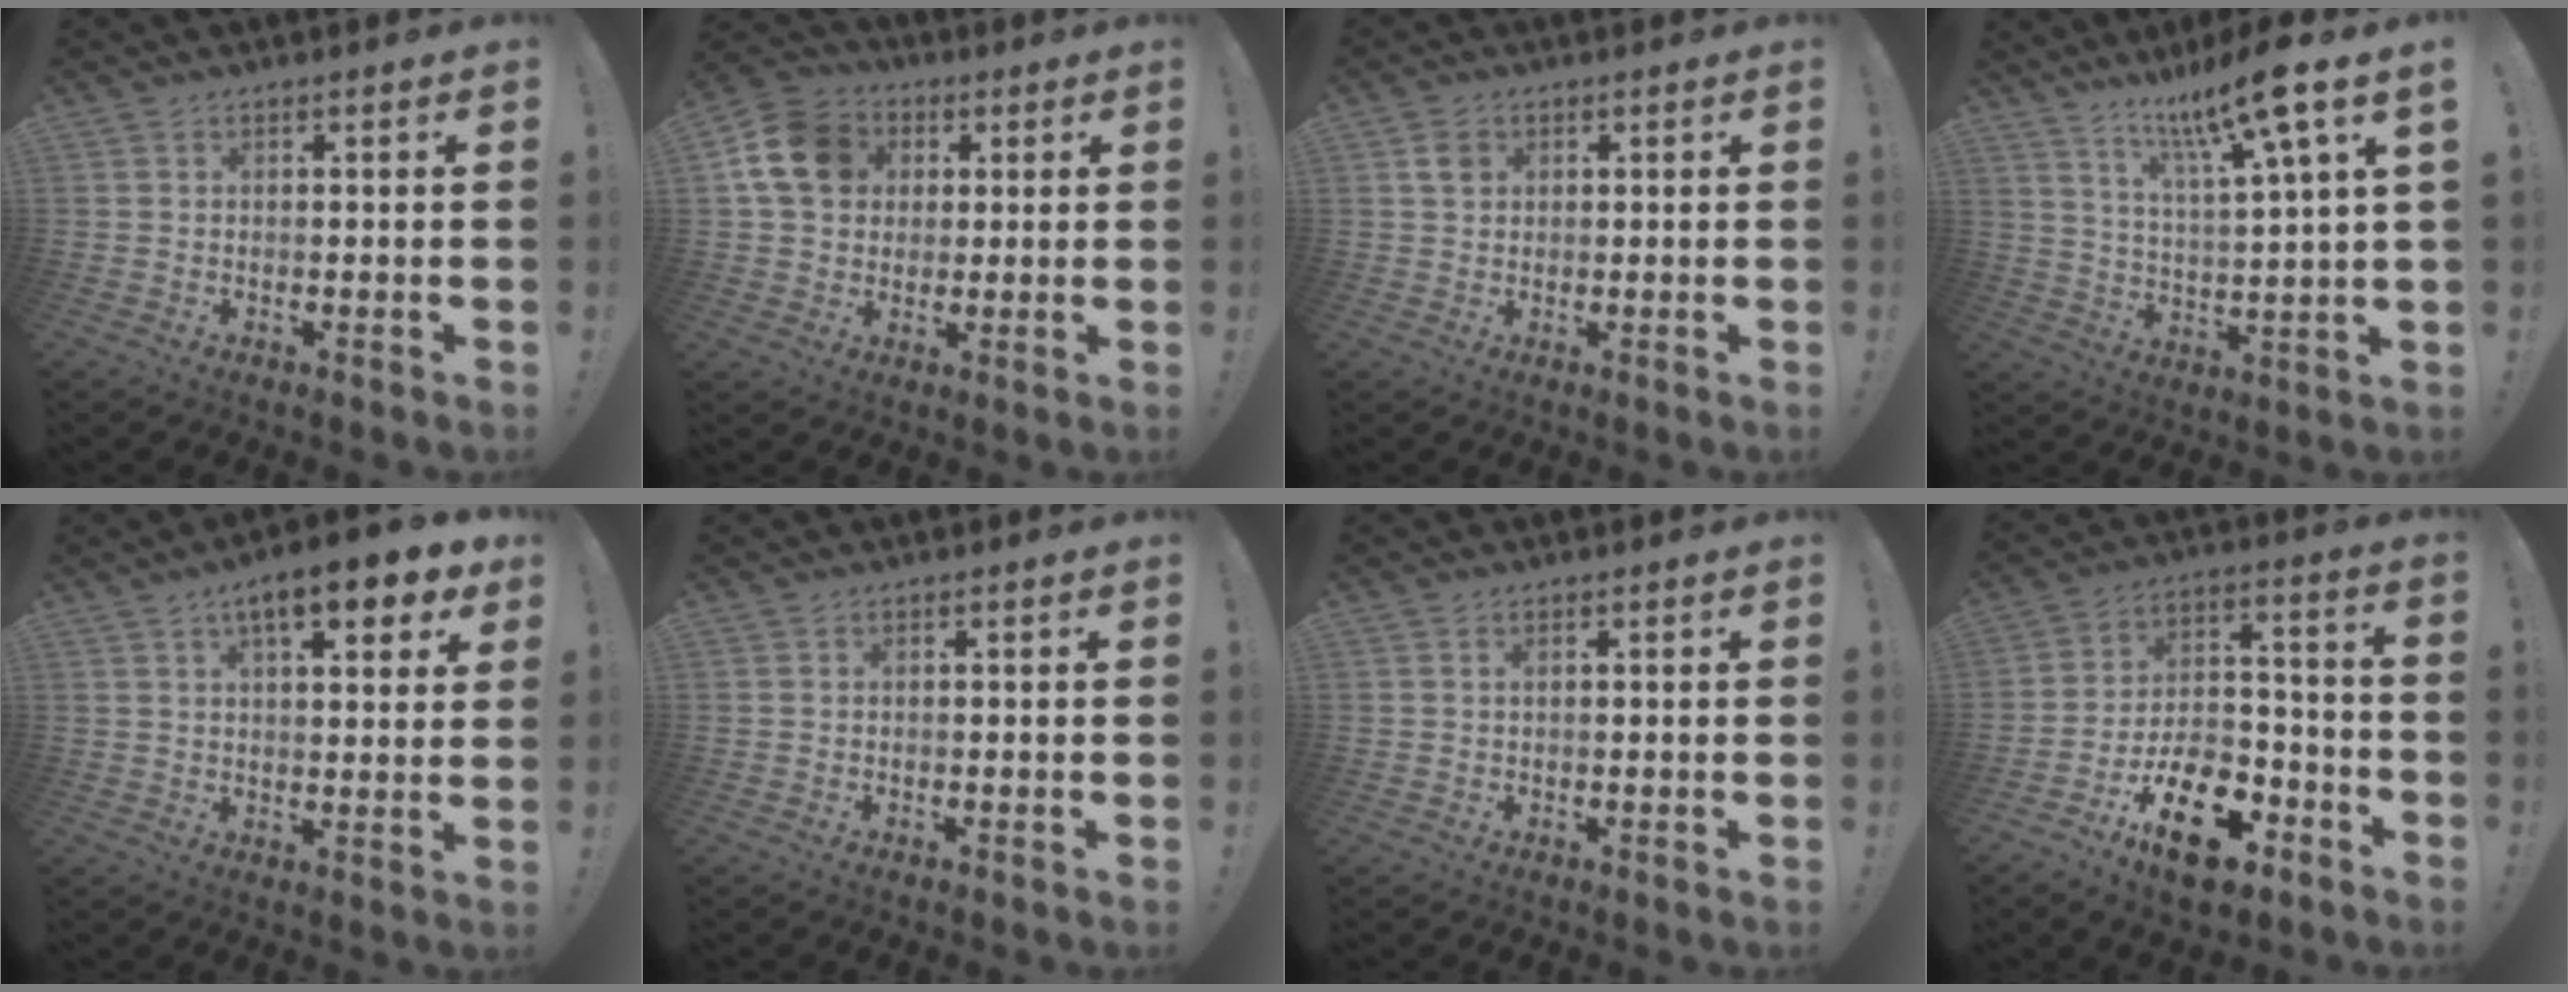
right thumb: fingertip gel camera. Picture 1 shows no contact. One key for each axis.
{"total": 14.2, "fx": 3.6, "fy": 11.7, "fz": 7.2, "tx": -0.115, "ty": 0.005, "tz": 0.076}
{"total": 3.0, "fx": 1.2, "fy": 2.4, "fz": 1.4, "tx": -0.008, "ty": -0.004, "tz": 0.019}
{"total": 14.4, "fx": 8.8, "fy": 0.6, "fz": 11.3, "tx": -0.189, "ty": -0.053, "tz": 0.130}
{"total": 11.2, "fx": 6.1, "fy": 3.1, "fz": 8.9, "tx": -0.125, "ty": -0.026, "tz": 0.096}
{"total": 0.0}
{"total": 0.8, "fx": 0.4, "fy": 0.2, "fz": 0.7, "tx": -0.014, "ty": 0.002, "tz": 0.007}
{"total": 19.2, "fx": -10.8, "fy": 10.3, "fz": 12.1, "tx": -0.182, "ty": 0.088, "tz": -0.173}